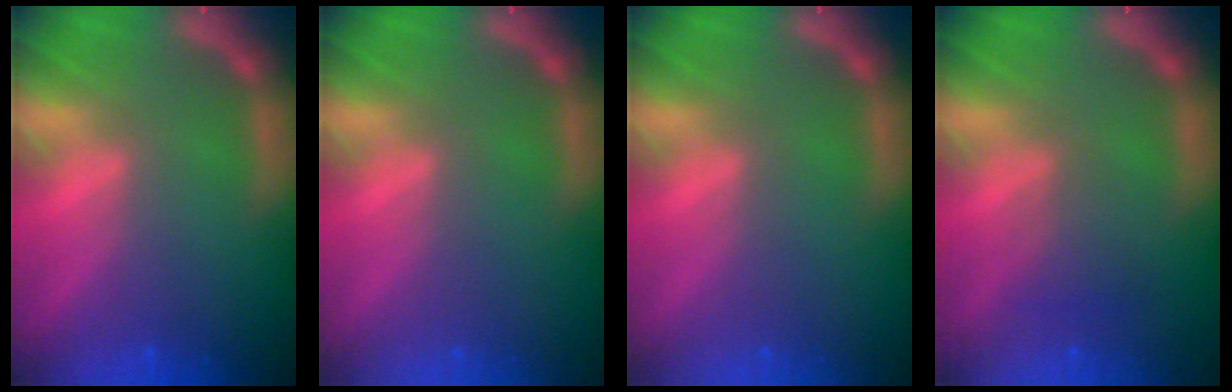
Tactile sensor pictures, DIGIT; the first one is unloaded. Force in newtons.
{"total": 0.0}
{"total": 0.0}
{"total": 2.0}